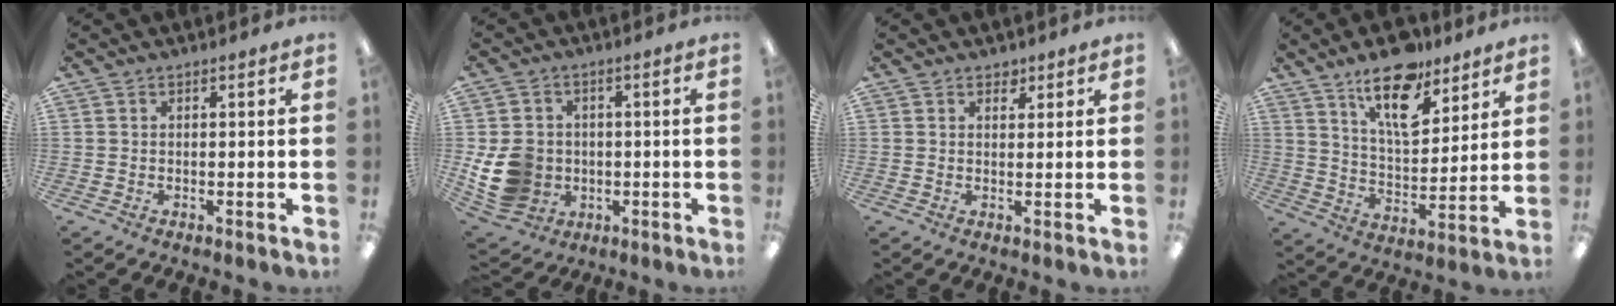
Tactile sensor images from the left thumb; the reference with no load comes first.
{"total": 11.2, "force": [-1.4, 9.8, 5.1], "torque": [-0.127, 0.010, -0.018]}
{"total": 2.0, "force": [1.5, 1.1, 0.6], "torque": [0.003, -0.007, 0.025]}
{"total": 15.6, "force": [10.9, 6.7, 8.9], "torque": [-0.136, -0.058, 0.186]}